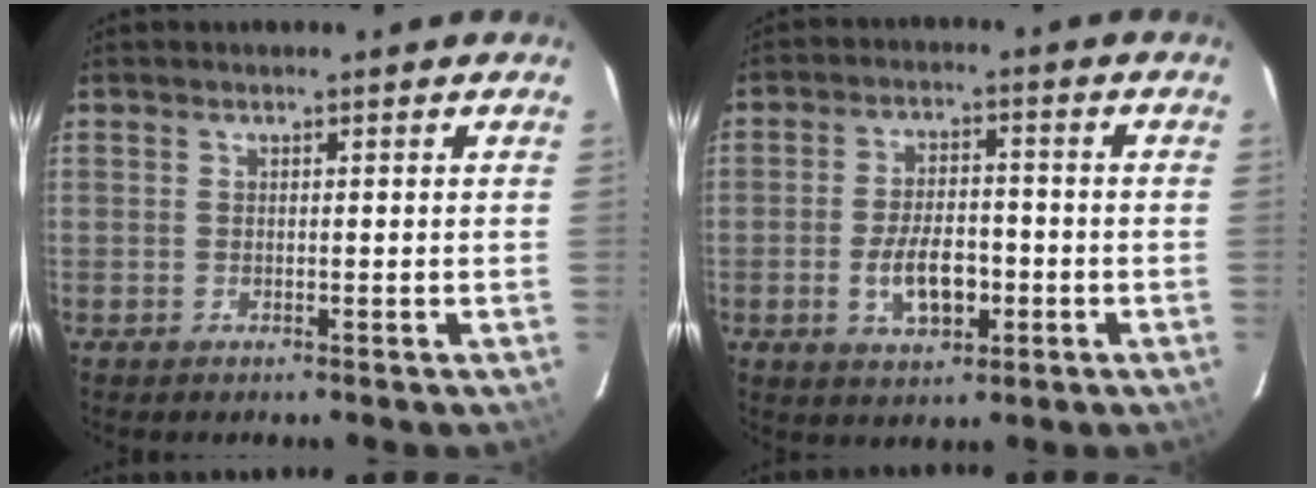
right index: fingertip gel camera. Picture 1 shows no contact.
{"total": 8.4, "force": [-2.6, 4.2, 6.8], "torque": [-0.133, 0.004, -0.036]}